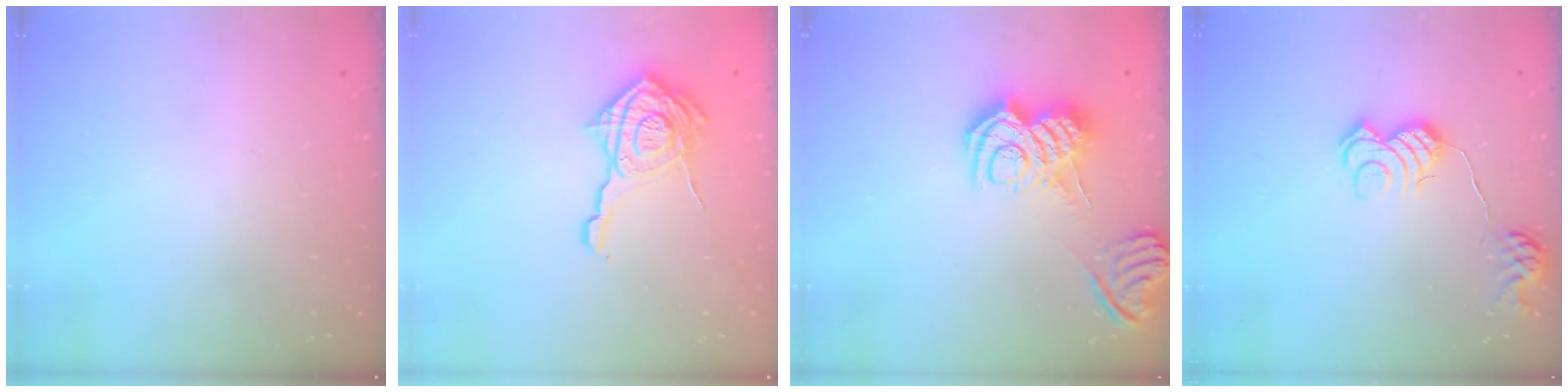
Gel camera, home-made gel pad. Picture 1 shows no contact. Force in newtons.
{"total": 17.3, "press": 17.3, "slide": 0.6}
{"total": 11.4, "press": 11.4, "slide": 0.6}
{"total": 11.4, "press": 11.4, "slide": 0.5}